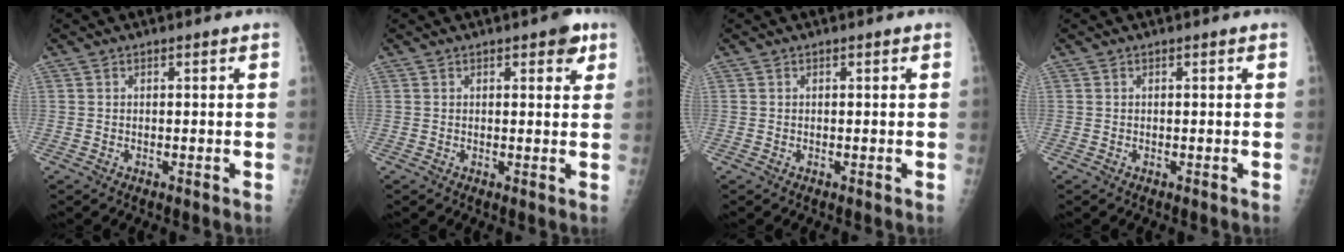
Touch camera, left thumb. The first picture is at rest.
{"total": 3.5, "force": [1.8, 1.5, 2.5], "torque": [-0.014, -0.004, 0.018]}
{"total": 0.0}
{"total": 0.0}